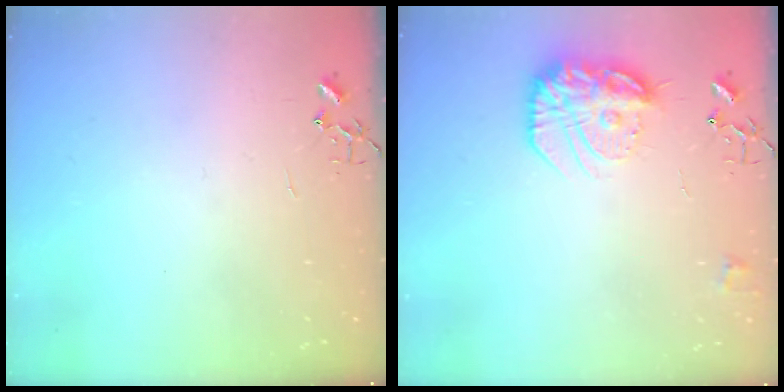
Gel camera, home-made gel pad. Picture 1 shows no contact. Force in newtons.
{"total": 17.4, "press": 17.3, "slide": 1.2}